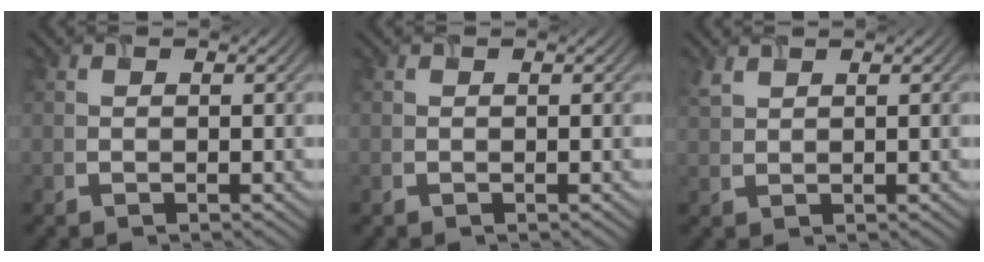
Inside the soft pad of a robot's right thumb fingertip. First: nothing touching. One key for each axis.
{"total": 0.0}
{"total": 1.7, "fx": 1.3, "fy": 0.6, "fz": 0.8, "tx": -0.028, "ty": 0.003, "tz": 0.034}